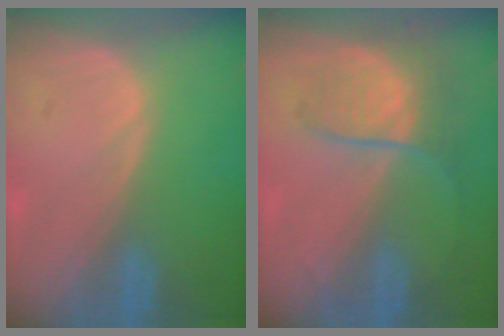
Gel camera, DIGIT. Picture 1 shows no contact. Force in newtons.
{"total": 6.3, "press": 5.9, "slide": 2.3}